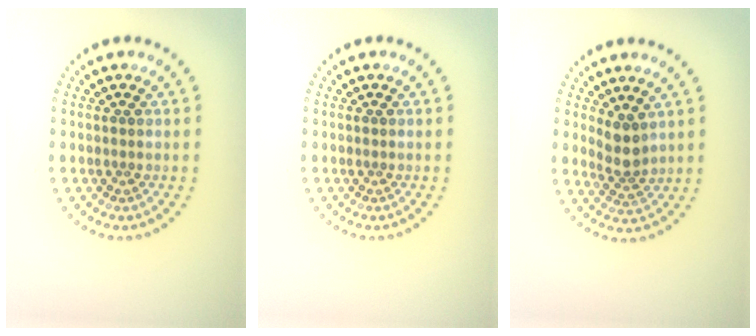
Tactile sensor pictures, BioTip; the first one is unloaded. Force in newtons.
{"total": 0.0}
{"total": 2.5, "press": 2.0, "slide": 1.6}